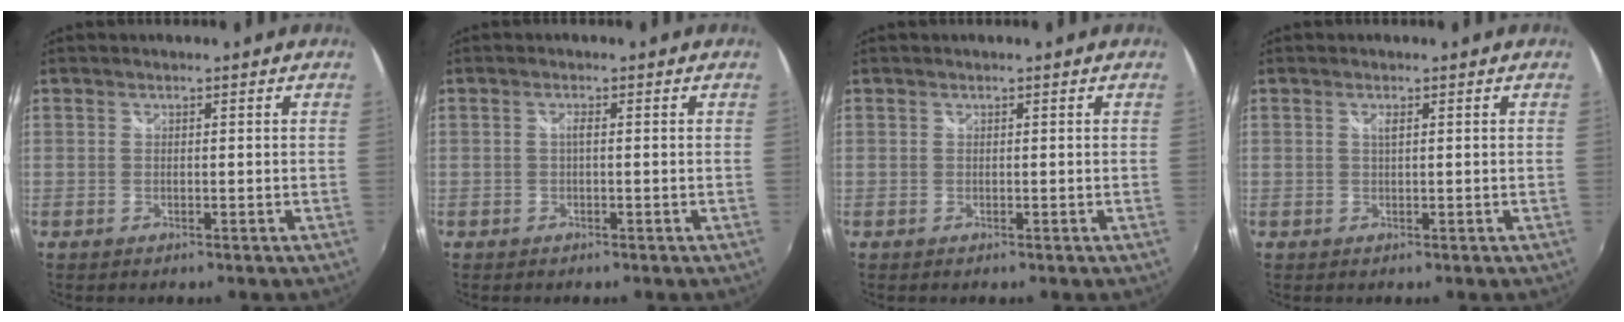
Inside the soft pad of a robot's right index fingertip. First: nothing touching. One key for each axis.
{"total": 1.0, "fx": -0.1, "fy": 0.0, "fz": 1.0, "tx": -0.018, "ty": 0.004, "tz": -0.004}
{"total": 0.0}
{"total": 0.9, "fx": 0.3, "fy": 0.0, "fz": 0.8, "tx": -0.016, "ty": 0.002, "tz": 0.005}